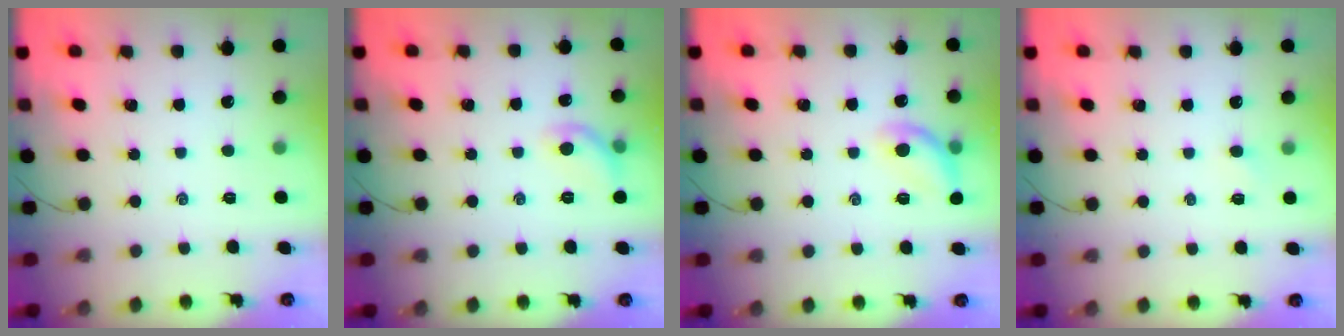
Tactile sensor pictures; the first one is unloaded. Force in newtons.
{"total": 6.9, "press": 6.8, "slide": 1.3}
{"total": 10.6, "press": 10.5, "slide": 1.5}
{"total": 1.4, "press": 1.3, "slide": 0.4}